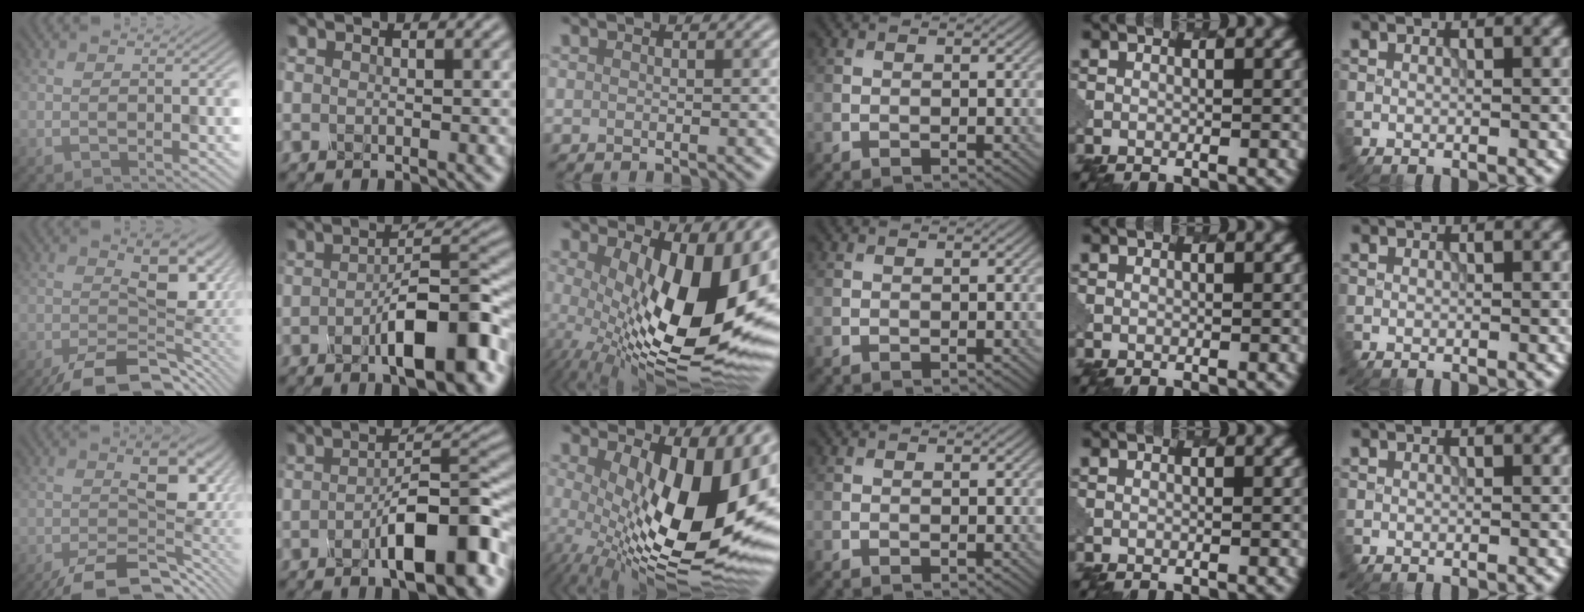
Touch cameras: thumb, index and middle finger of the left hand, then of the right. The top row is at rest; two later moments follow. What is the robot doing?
{"motion": "dispense", "object": "glue stick"}